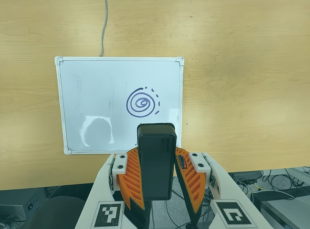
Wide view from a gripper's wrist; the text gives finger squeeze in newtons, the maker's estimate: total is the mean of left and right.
{"total": 7.1, "left": 6.3, "right": 7.9}